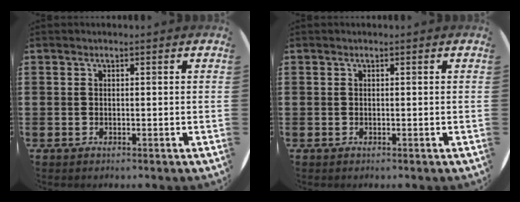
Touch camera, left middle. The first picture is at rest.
{"total": 0.0}